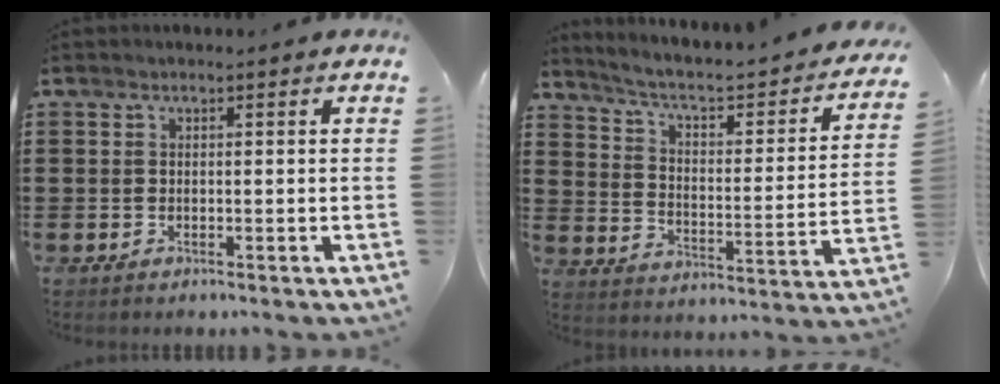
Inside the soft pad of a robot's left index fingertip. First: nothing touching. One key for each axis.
{"total": 3.3, "fx": 2.0, "fy": 1.0, "fz": 2.3, "tx": -0.060, "ty": -0.025, "tz": 0.021}